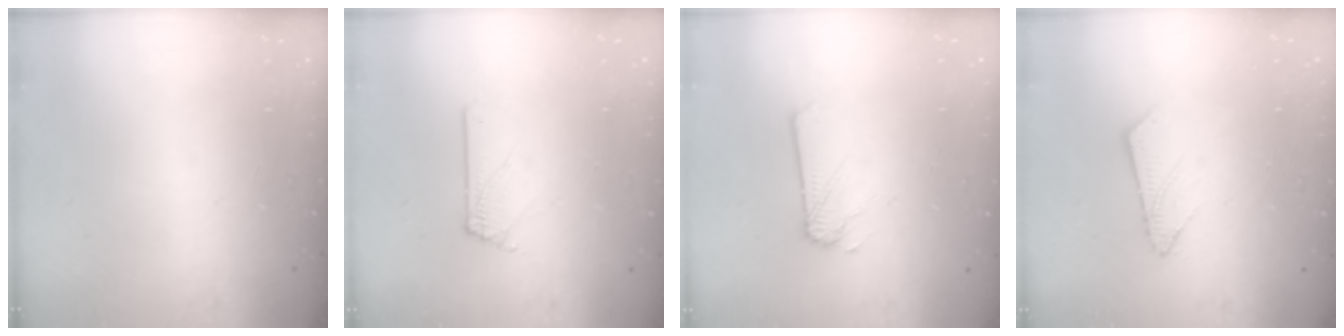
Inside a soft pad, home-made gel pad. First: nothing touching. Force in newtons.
{"total": 1.7, "press": 1.7, "slide": 0.2}
{"total": 2.1, "press": 2.1, "slide": 0.0}
{"total": 5.3, "press": 5.3, "slide": 0.4}